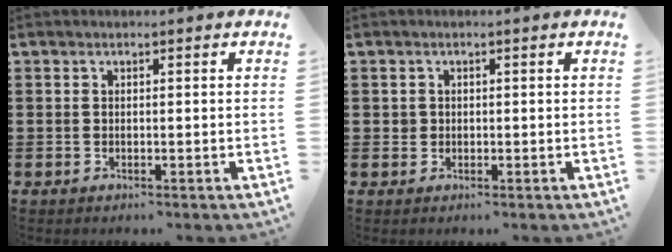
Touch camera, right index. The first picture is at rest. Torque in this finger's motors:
{"motor_torque": [0.41, 0.46, 0.06, 0.01]}